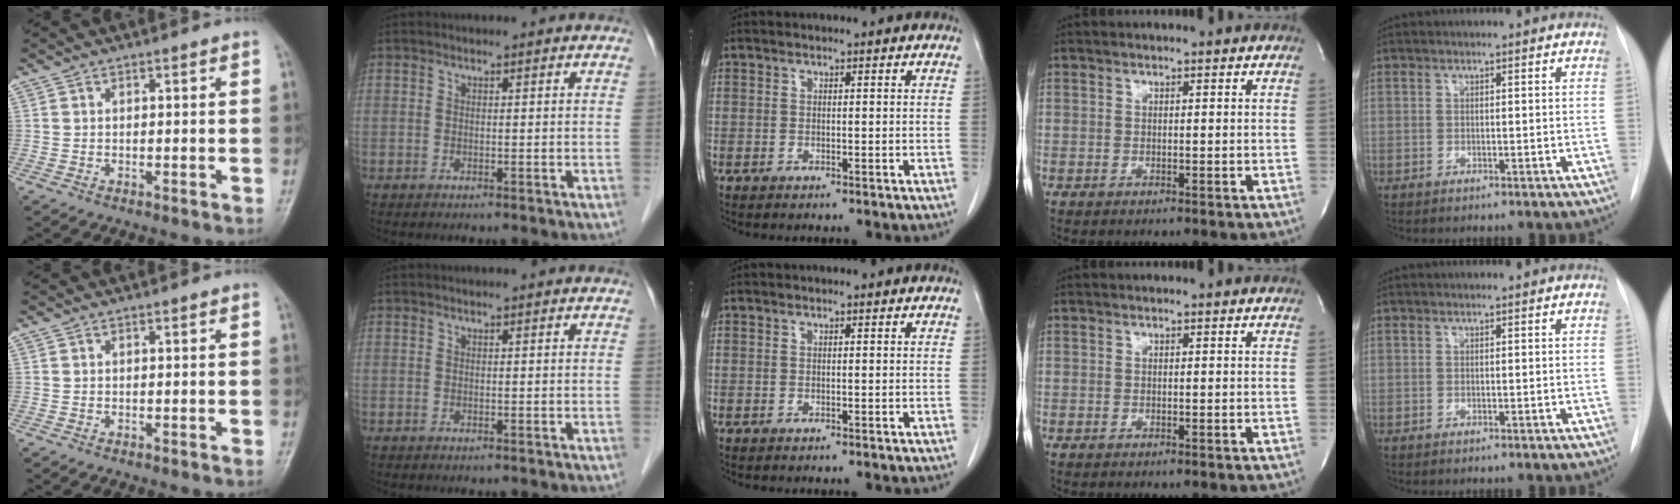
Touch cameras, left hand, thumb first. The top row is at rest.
{}